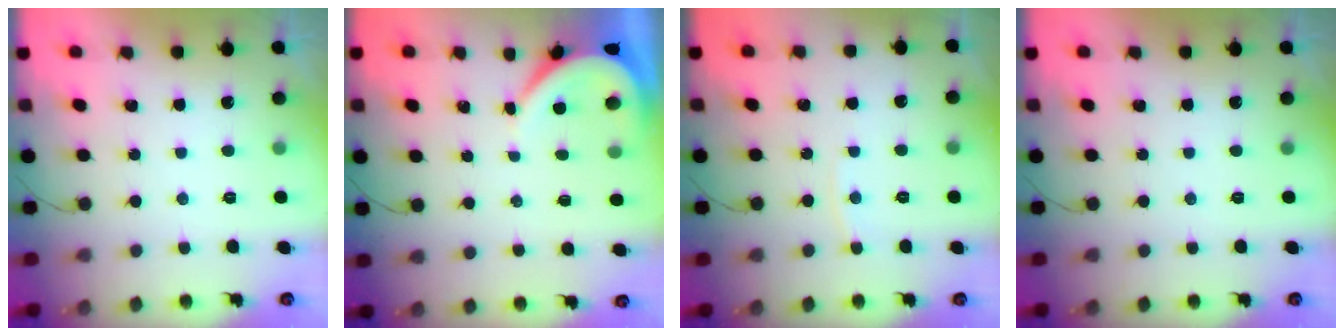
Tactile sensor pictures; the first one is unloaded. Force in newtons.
{"total": 3.9, "press": 3.9, "slide": 0.5}
{"total": 2.8, "press": 2.8, "slide": 0.4}
{"total": 0.0}